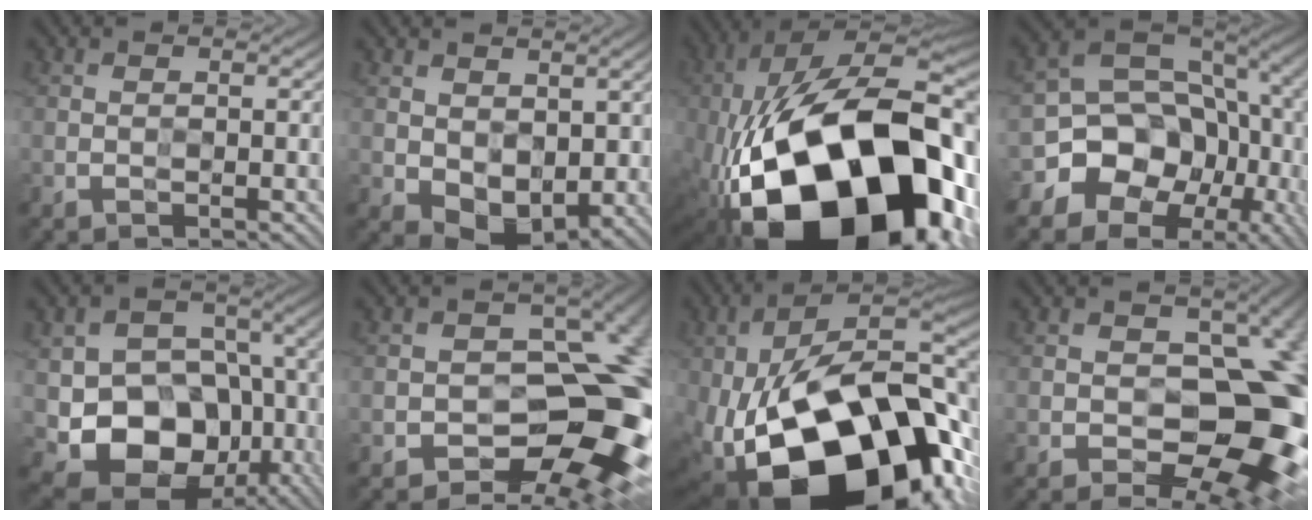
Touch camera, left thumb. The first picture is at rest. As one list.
[{"total": 5.7, "force": [1.1, 4.1, 3.8], "torque": [-0.084, -0.020, 0.029]}, {"total": 24.0, "force": [-8.1, 13.0, 18.5], "torque": [-0.378, -0.037, -0.105]}, {"total": 15.2, "force": [-4.6, 12.6, 7.3], "torque": [-0.151, -0.021, -0.089]}, {"total": 13.2, "force": [-3.1, 10.3, 7.7], "torque": [-0.132, -0.035, -0.054]}, {"total": 13.2, "force": [-4.4, 8.0, 9.6], "torque": [-0.082, -0.007, -0.071]}, {"total": 23.5, "force": [-5.2, 14.4, 17.8], "torque": [-0.335, -0.058, -0.059]}, {"total": 15.2, "force": [-3.7, 8.8, 11.9], "torque": [-0.125, -0.007, -0.056]}]